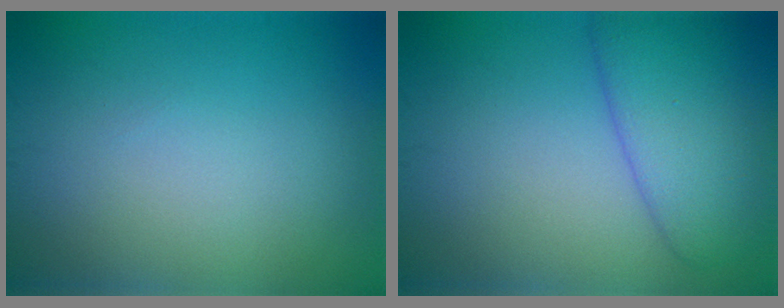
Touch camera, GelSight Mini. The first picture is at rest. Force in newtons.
{"total": 5.6, "press": 5.6, "slide": 0.3}